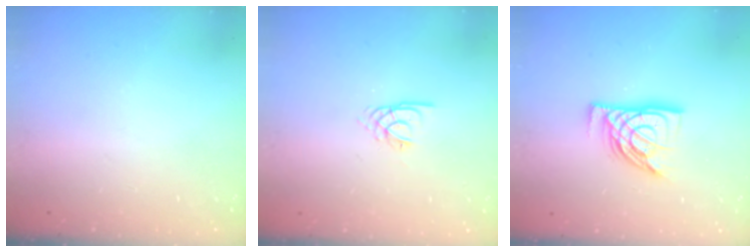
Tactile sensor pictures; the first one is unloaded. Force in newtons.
{"total": 2.8, "press": 2.7, "slide": 0.3}
{"total": 11.3, "press": 11.3, "slide": 1.3}